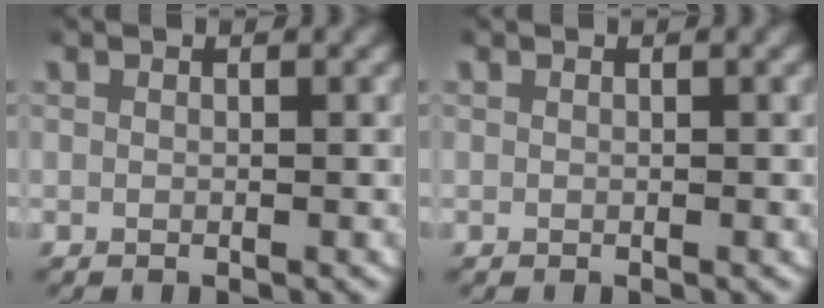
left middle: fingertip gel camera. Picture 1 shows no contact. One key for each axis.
{"total": 0.0}